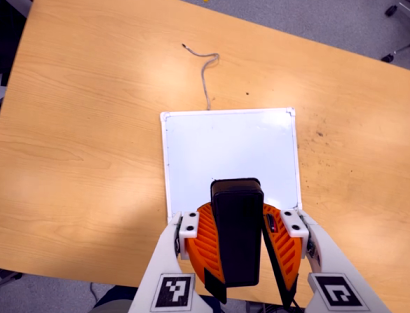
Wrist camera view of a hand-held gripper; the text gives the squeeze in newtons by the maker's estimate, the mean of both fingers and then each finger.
{"total": 11.0, "left": 10.9, "right": 11.1}